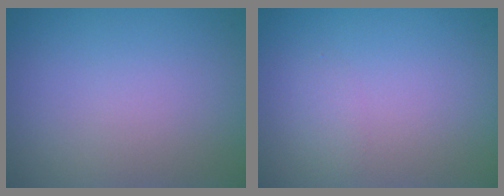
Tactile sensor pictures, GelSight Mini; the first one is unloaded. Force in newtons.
{"total": 0.8, "press": 0.8, "slide": 0.0}